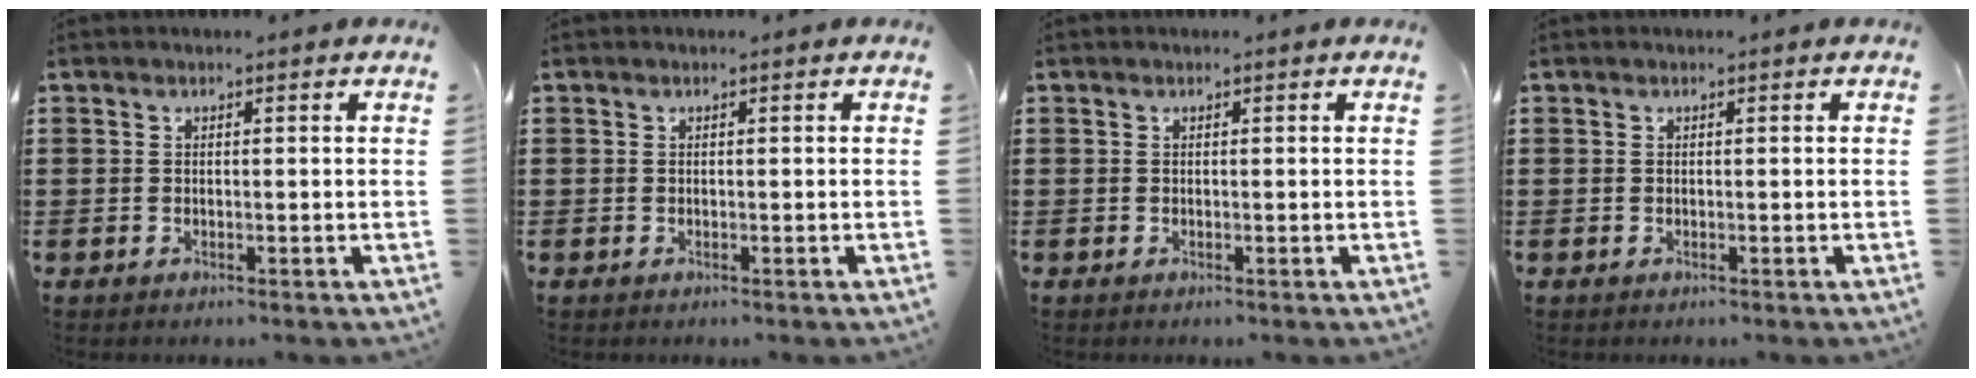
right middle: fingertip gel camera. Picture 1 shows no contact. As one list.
[{"total": 0.0}, {"total": 0.0}, {"total": 0.0}]